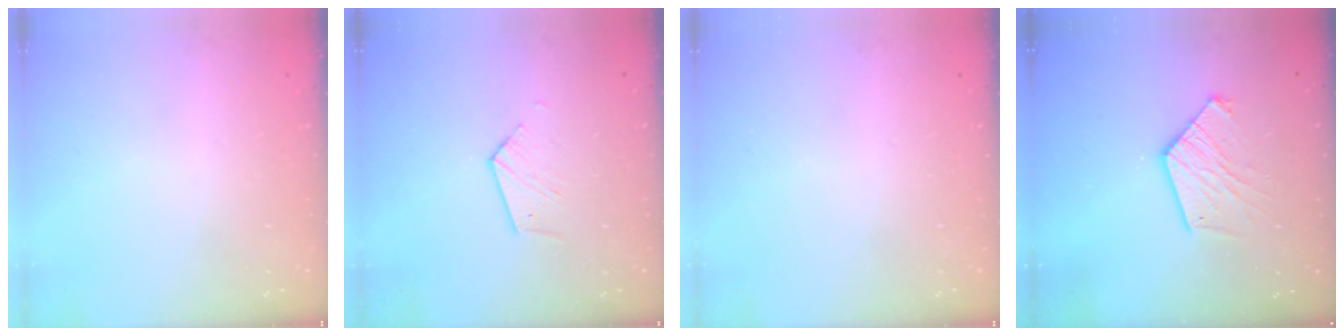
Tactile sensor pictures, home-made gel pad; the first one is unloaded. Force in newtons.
{"total": 3.9, "press": 3.9, "slide": 0.4}
{"total": 0.0}
{"total": 12.7, "press": 12.7, "slide": 1.2}